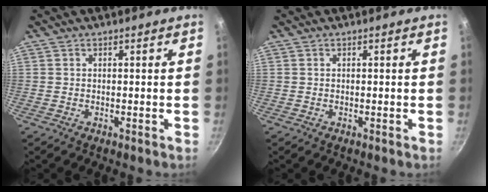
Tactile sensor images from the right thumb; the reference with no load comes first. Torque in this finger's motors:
{"motor_torque": [0.11, 0.03, -0.05, -0.17, 0.03]}